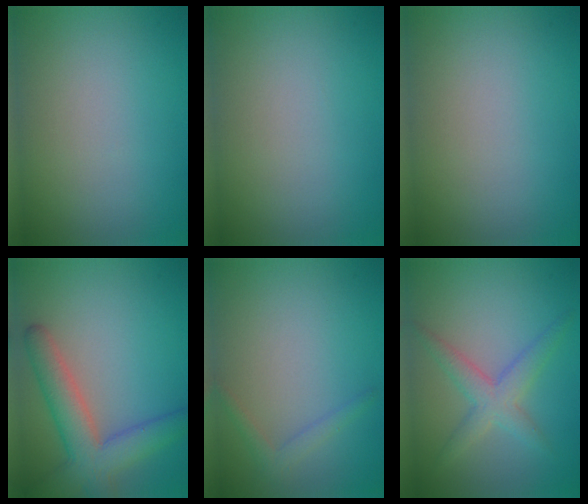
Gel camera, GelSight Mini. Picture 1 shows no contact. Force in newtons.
{"total": 0.0}
{"total": 0.0}
{"total": 6.3, "press": 6.3, "slide": 0.4}
{"total": 1.3, "press": 1.3, "slide": 0.1}
{"total": 2.4, "press": 2.4, "slide": 0.1}